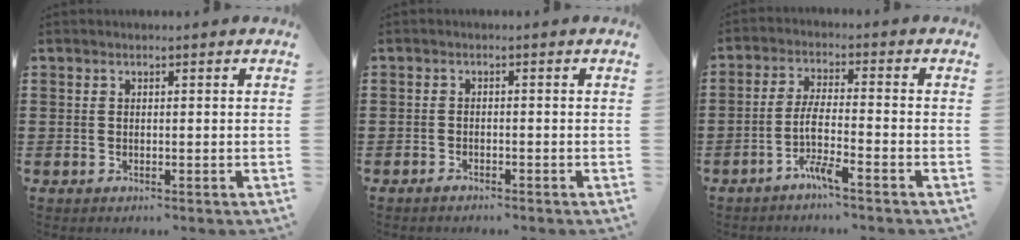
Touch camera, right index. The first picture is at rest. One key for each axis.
{"total": 1.0, "fx": -0.9, "fy": 0.3, "fz": 0.1, "tx": -0.007, "ty": 0.002, "tz": -0.019}
{"total": 5.4, "fx": -3.3, "fy": 0.2, "fz": 4.2, "tx": -0.102, "ty": -0.010, "tz": -0.070}